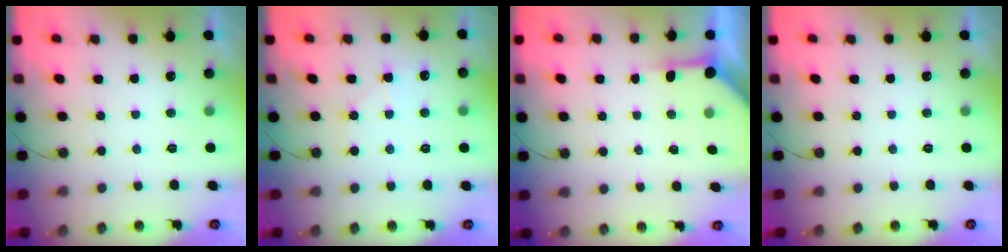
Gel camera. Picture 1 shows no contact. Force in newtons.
{"total": 4.7, "press": 4.7, "slide": 0.6}
{"total": 3.8, "press": 3.7, "slide": 0.4}
{"total": 0.0}